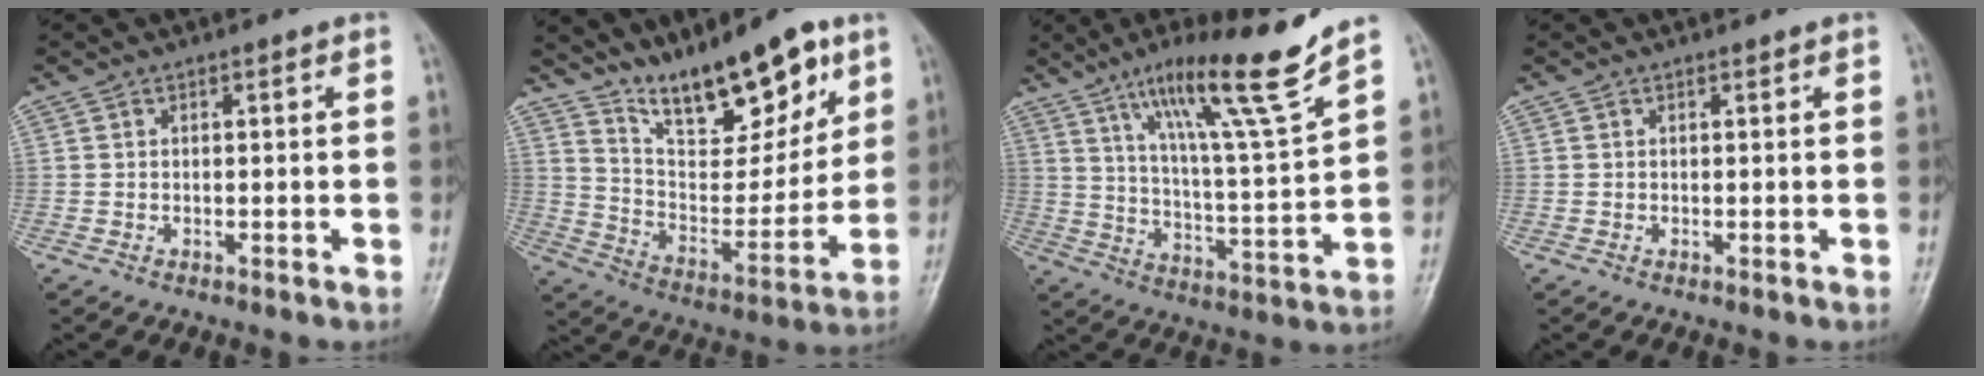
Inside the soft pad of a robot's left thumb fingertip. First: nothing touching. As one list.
[{"total": 18.0, "force": [12.5, 6.3, 11.3], "torque": [-0.132, -0.073, 0.221]}, {"total": 17.0, "force": [11.6, 0.3, 12.5], "torque": [-0.193, -0.064, 0.193]}, {"total": 0.0}]